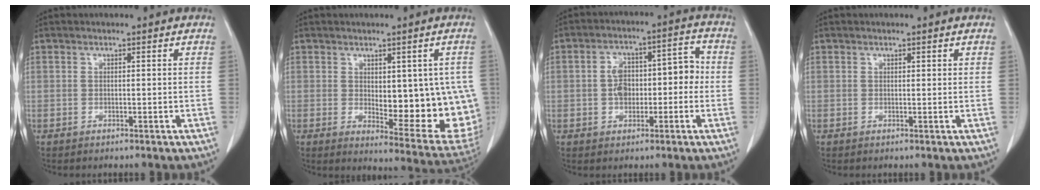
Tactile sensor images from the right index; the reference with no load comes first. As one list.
[{"total": 15.6, "force": [-0.5, 5.7, 14.5], "torque": [-0.137, -0.007, 0.014]}, {"total": 8.3, "force": [-0.9, 5.0, 6.6], "torque": [-0.103, 0.045, -0.010]}, {"total": 0.6, "force": [0.4, 0.2, 0.4], "torque": [-0.006, -0.001, 0.005]}]